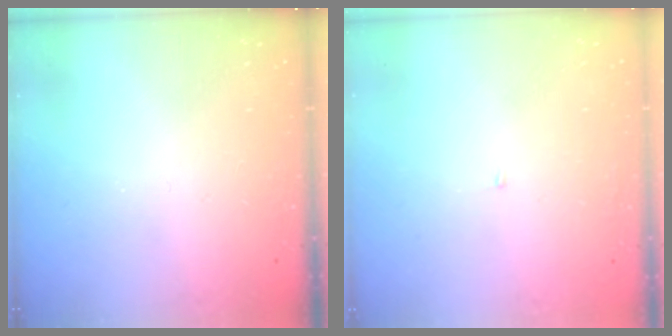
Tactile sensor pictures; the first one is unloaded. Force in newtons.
{"total": 2.1, "press": 2.1, "slide": 0.2}